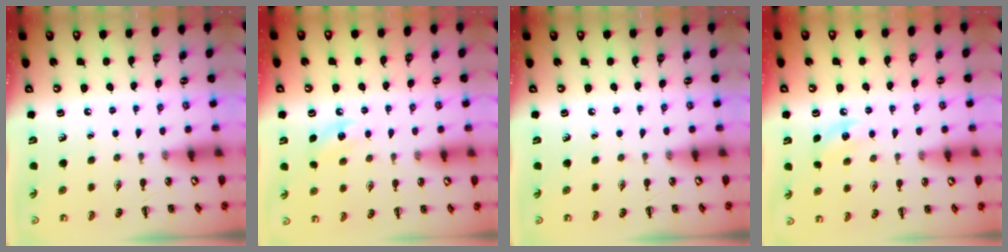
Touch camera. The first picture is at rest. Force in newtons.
{"total": 7.3, "press": 7.1, "slide": 1.8}
{"total": 0.0}
{"total": 7.3, "press": 7.1, "slide": 1.8}